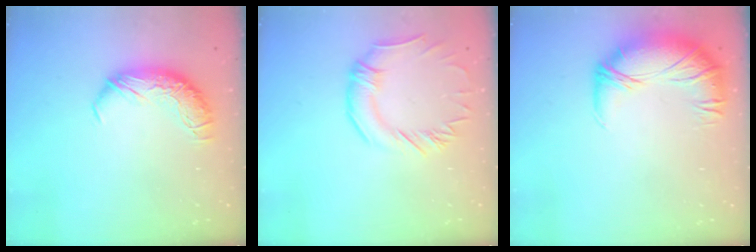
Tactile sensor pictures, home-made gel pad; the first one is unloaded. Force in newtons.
{"total": 1.0, "press": 0.5, "slide": 0.8}
{"total": 2.8, "press": 1.4, "slide": 2.5}